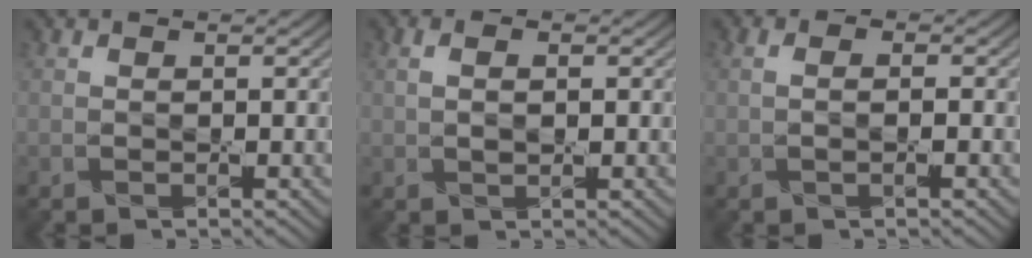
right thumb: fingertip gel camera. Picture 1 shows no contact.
{"total": 2.5, "force": [0.5, 1.3, 2.1], "torque": [-0.038, -0.005, 0.012]}
{"total": 1.7, "force": [-0.1, 0.7, 1.6], "torque": [-0.021, -0.003, -0.007]}